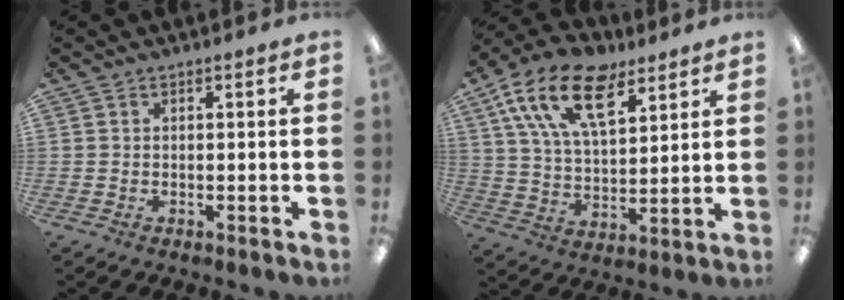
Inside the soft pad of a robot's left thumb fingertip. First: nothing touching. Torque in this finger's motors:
{"motor_torque": [0.90, 0.93, 1.38, -1.39, 0.43]}